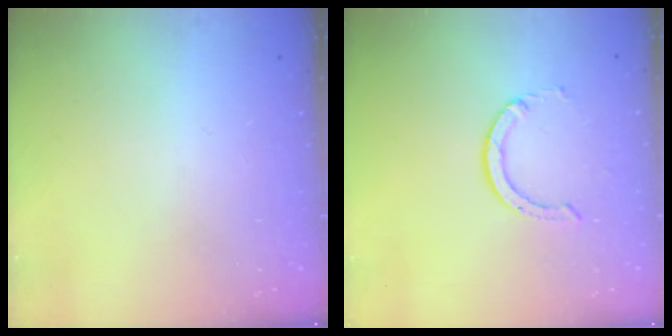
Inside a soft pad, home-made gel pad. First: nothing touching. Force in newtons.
{"total": 3.0, "press": 3.0, "slide": 0.3}